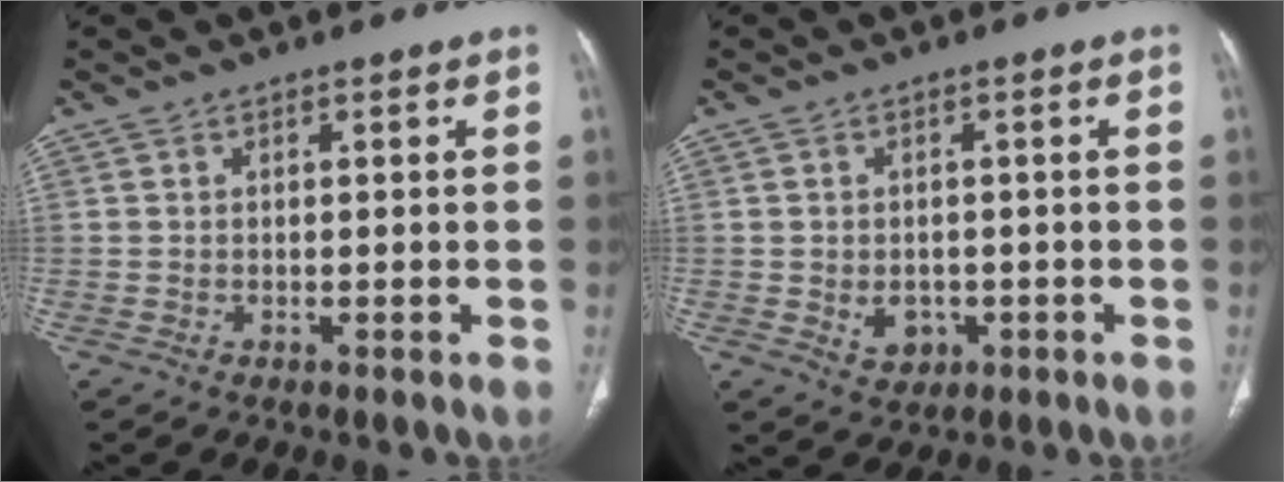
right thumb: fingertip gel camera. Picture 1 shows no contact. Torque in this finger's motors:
{"motor_torque": [-0.21, 0.30, -0.17, 0.07, 0.09]}